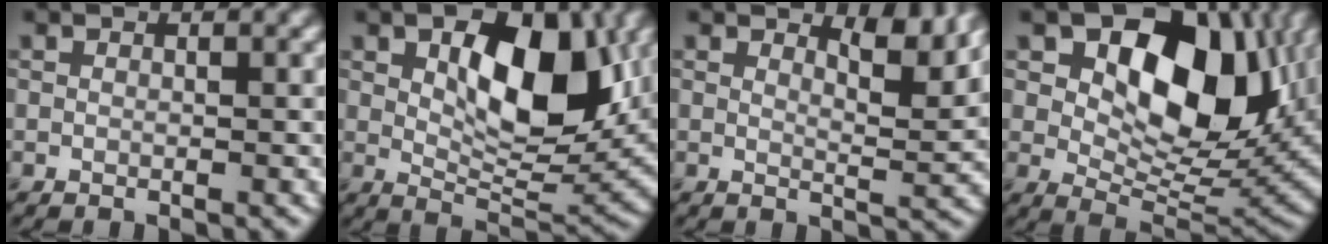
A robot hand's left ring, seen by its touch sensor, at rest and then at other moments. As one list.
[{"total": 10.1, "force": [2.4, 5.1, 8.4], "torque": [-0.127, -0.002, 0.040]}, {"total": 3.0, "force": [2.4, 0.6, 1.7], "torque": [-0.026, -0.008, 0.033]}, {"total": 12.7, "force": [3.8, 7.5, 9.5], "torque": [-0.134, -0.001, 0.065]}]